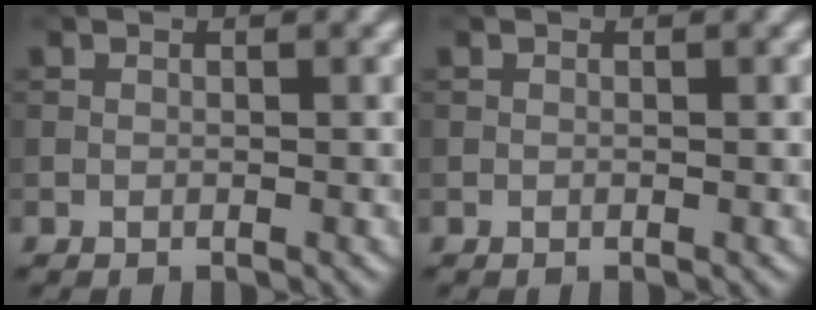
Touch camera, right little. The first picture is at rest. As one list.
[{"total": 0.0}]